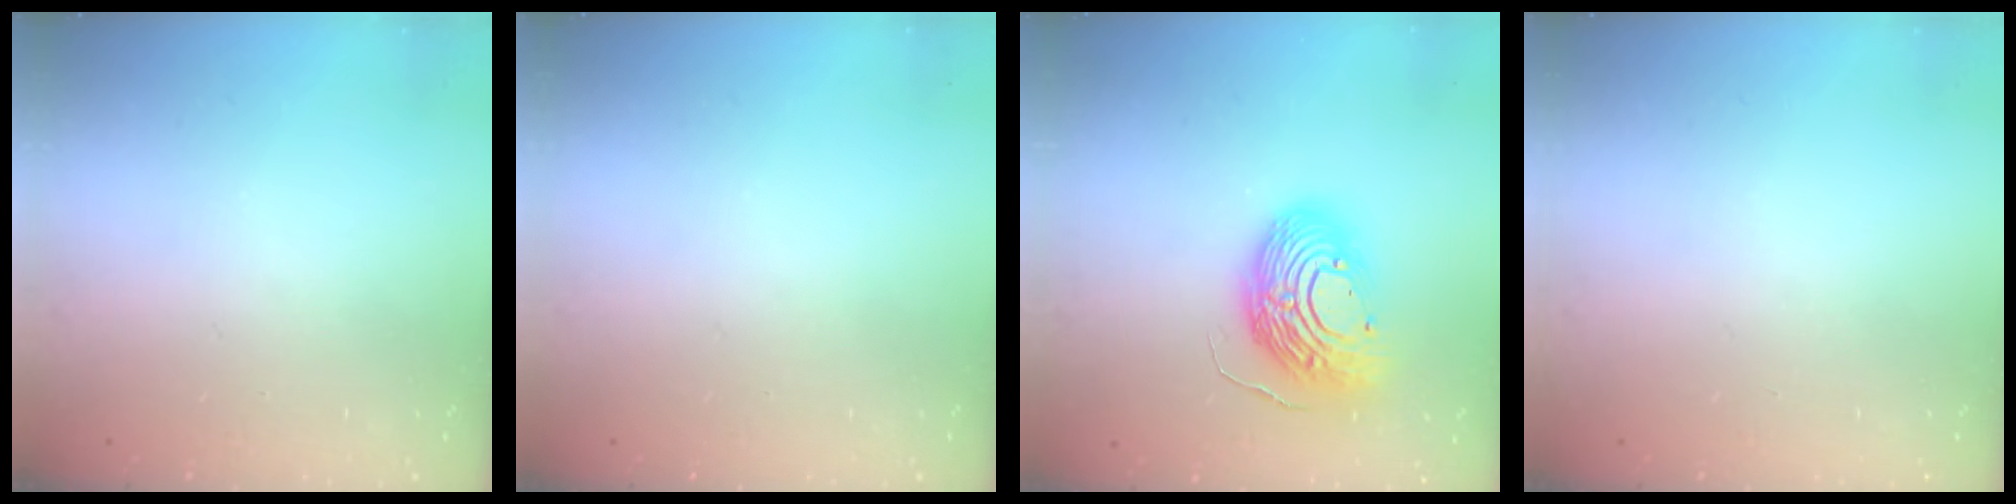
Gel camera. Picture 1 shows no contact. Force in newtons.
{"total": 0.0}
{"total": 16.0, "press": 15.8, "slide": 2.4}
{"total": 0.0}